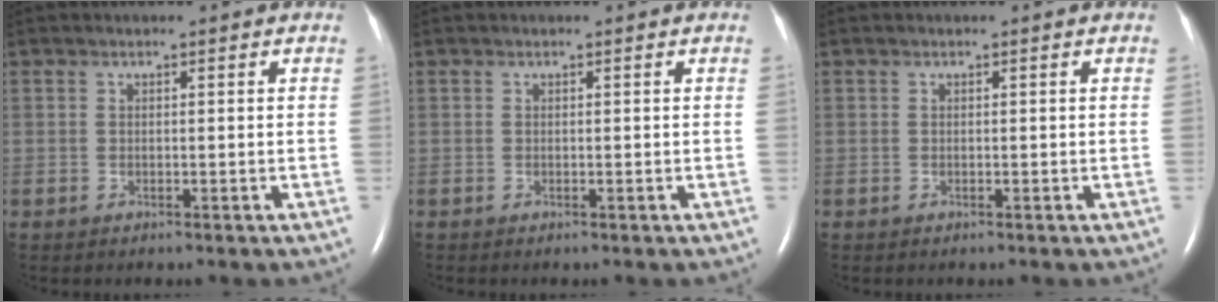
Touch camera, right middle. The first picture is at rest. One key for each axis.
{"total": 0.0}
{"total": 0.0}